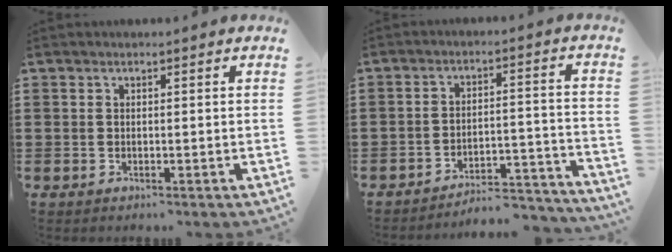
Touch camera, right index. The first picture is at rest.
{"total": 5.1, "force": [-4.9, 0.5, 1.4], "torque": [-0.026, 0.004, -0.099]}